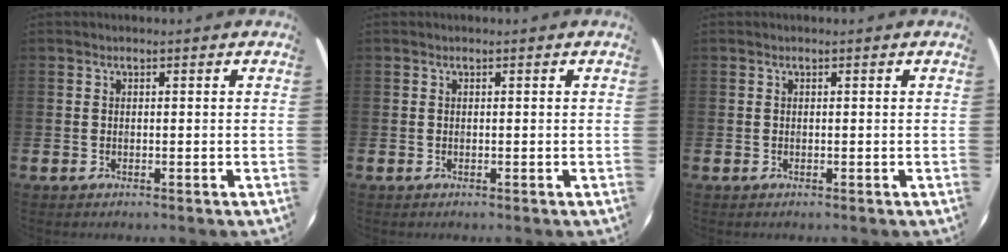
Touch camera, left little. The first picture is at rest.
{"total": 0.0}
{"total": 0.0}